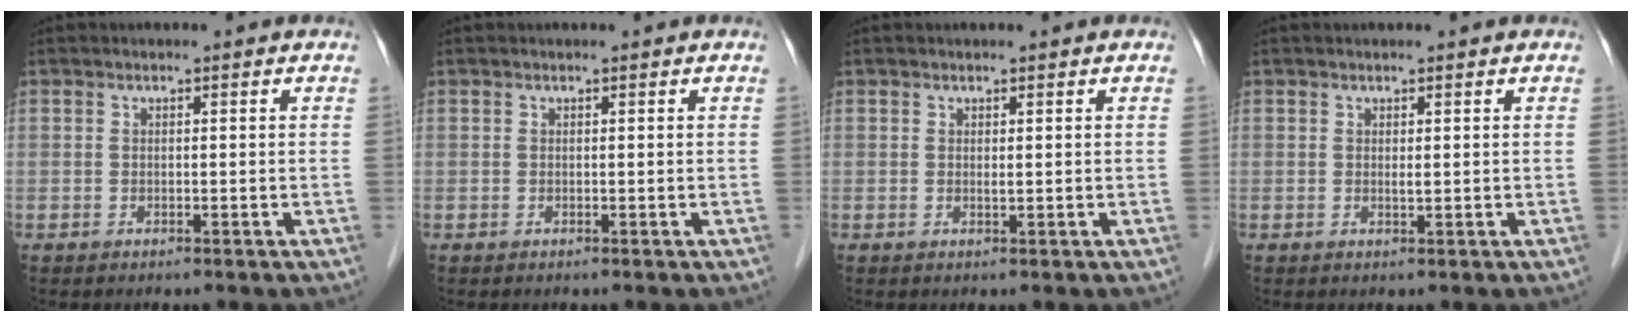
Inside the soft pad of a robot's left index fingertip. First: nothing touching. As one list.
[{"total": 0.0}, {"total": 0.5, "force": [0.3, 0.0, 0.4], "torque": [-0.009, -0.002, 0.005]}, {"total": 0.6, "force": [0.3, 0.1, 0.6], "torque": [-0.013, -0.002, 0.005]}]